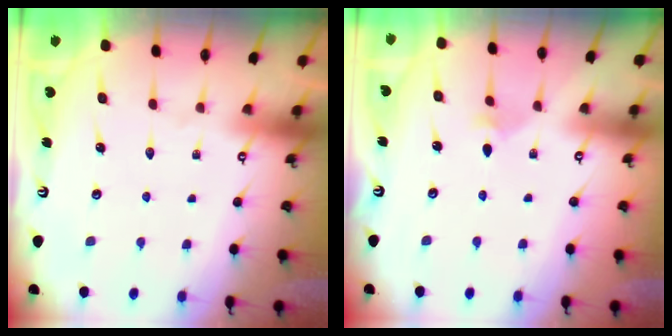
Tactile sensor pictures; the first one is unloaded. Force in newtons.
{"total": 1.7, "press": 1.6, "slide": 0.5}